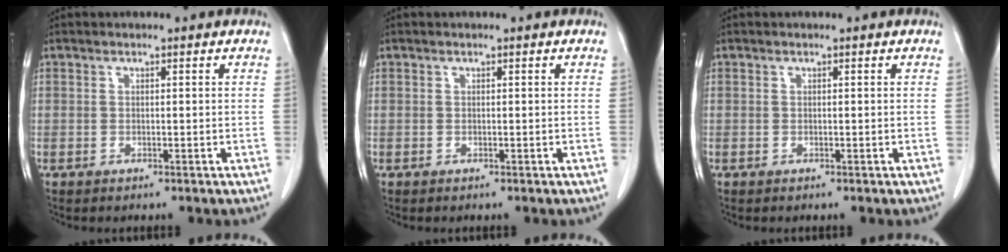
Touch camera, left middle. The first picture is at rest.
{"total": 0.0}
{"total": 0.0}